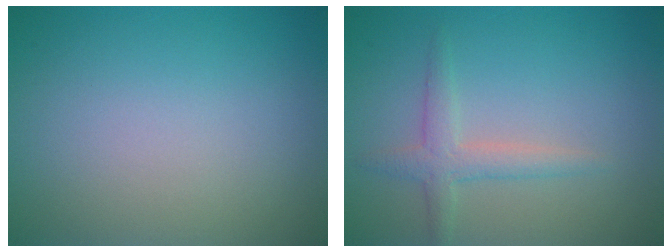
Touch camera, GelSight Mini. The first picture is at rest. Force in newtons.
{"total": 2.2, "press": 2.2, "slide": 0.1}